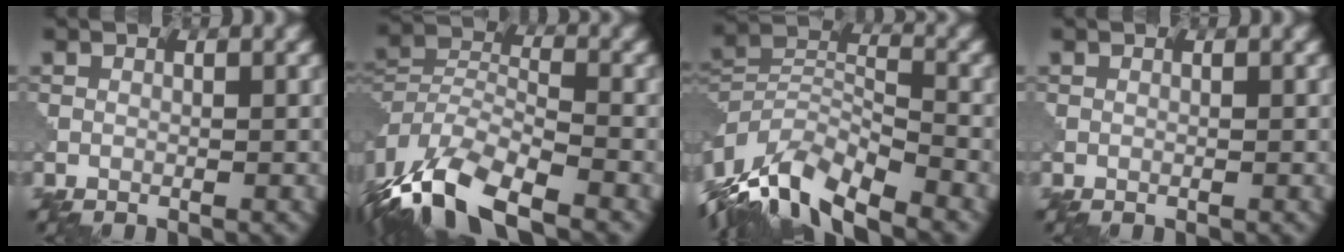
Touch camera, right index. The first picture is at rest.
{"total": 11.5, "force": [-8.1, 4.3, 6.9], "torque": [-0.138, -0.008, -0.153]}
{"total": 10.5, "force": [-7.7, 3.5, 6.2], "torque": [-0.115, 0.000, -0.157]}
{"total": 0.0}